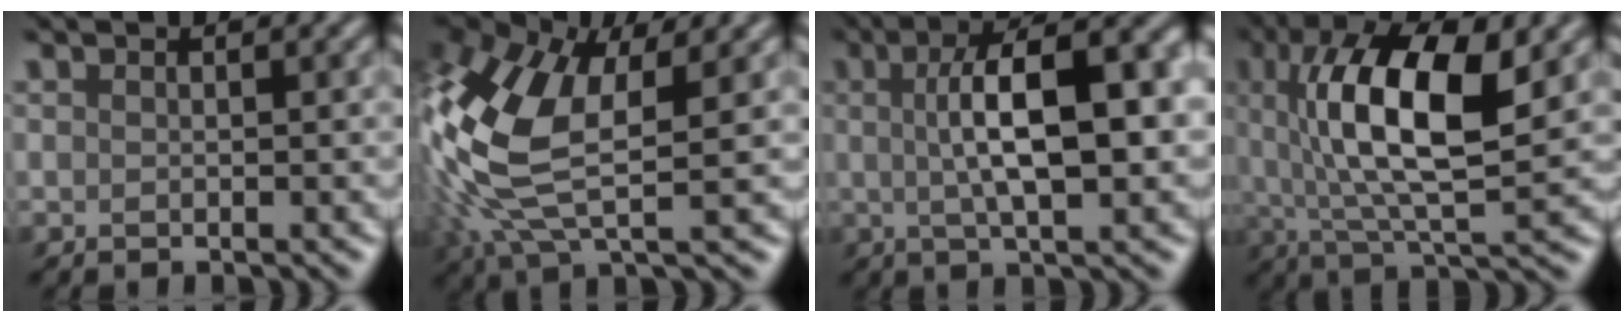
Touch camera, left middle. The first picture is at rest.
{"total": 8.1, "force": [0.1, 3.8, 7.2], "torque": [-0.228, -0.036, 0.044]}
{"total": 8.0, "force": [0.3, 1.4, 7.9], "torque": [-0.138, -0.010, 0.041]}
{"total": 8.0, "force": [0.8, 1.9, 7.8], "torque": [-0.174, -0.022, 0.057]}